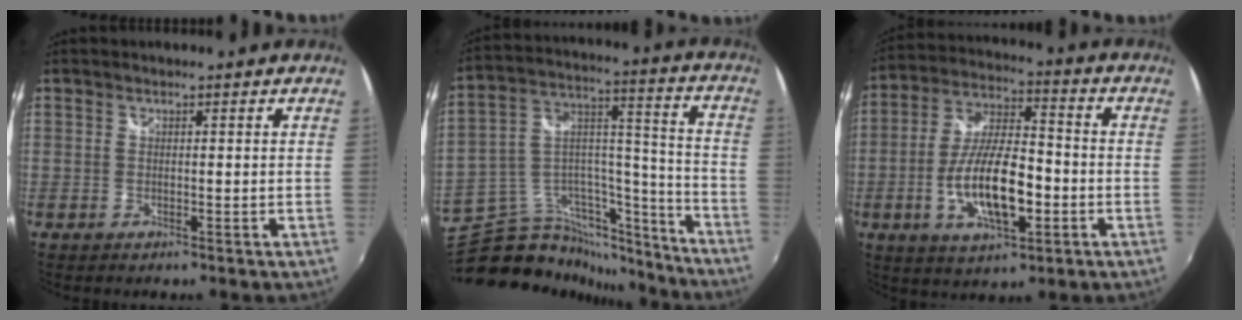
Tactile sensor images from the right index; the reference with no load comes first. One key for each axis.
{"total": 22.5, "fx": -17.9, "fy": 10.4, "fz": 8.8, "tx": -0.159, "ty": 0.063, "tz": -0.268}
{"total": 15.0, "fx": -4.1, "fy": 5.5, "fz": 13.3, "tx": -0.262, "ty": 0.001, "tz": -0.069}